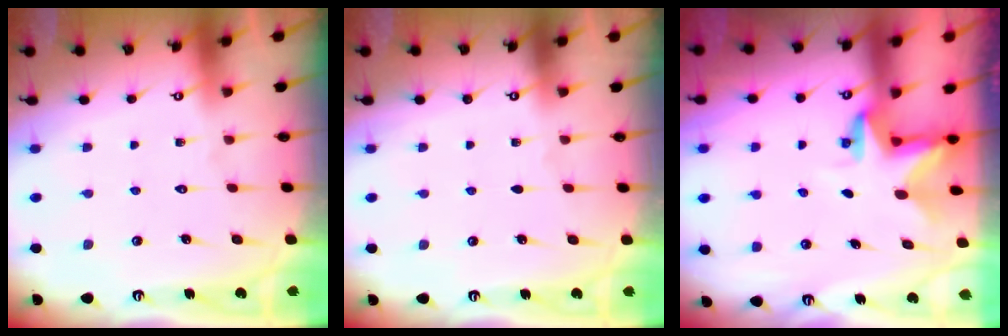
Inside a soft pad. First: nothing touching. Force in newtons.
{"total": 0.0}
{"total": 2.9, "press": 2.9, "slide": 0.2}